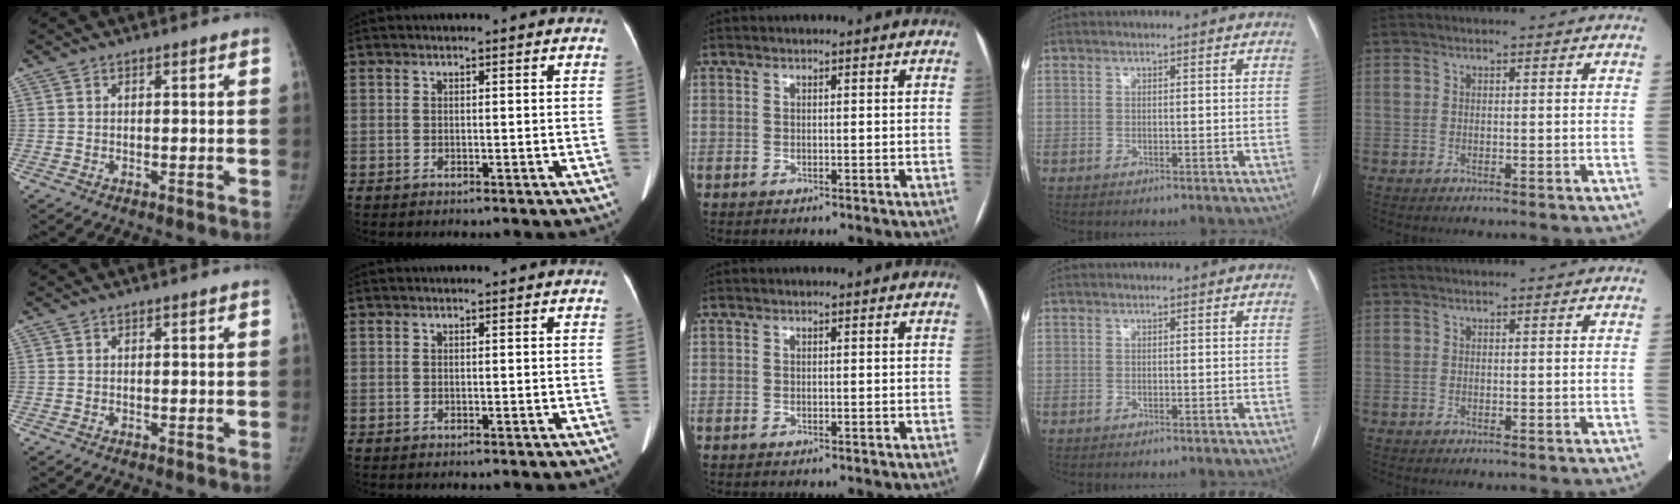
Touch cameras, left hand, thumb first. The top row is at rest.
{}